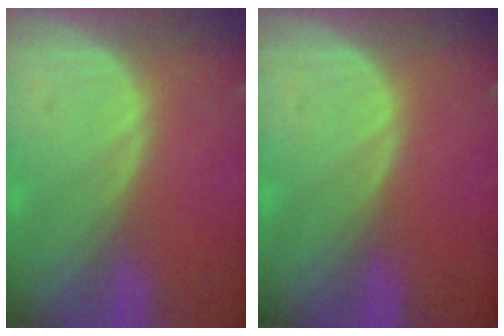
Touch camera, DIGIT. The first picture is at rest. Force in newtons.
{"total": 0.0}